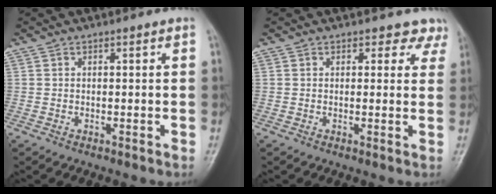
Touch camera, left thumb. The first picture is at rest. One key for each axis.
{"total": 3.7, "fx": 2.9, "fy": 2.2, "fz": 0.1, "tx": 0.034, "ty": -0.016, "tz": 0.010}